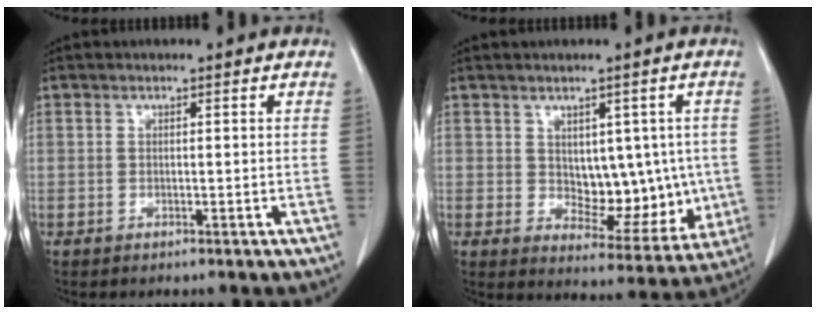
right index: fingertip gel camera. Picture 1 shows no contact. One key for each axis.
{"total": 9.9, "fx": 0.6, "fy": 6.0, "fz": 7.8, "tx": -0.084, "ty": 0.007, "tz": 0.029}